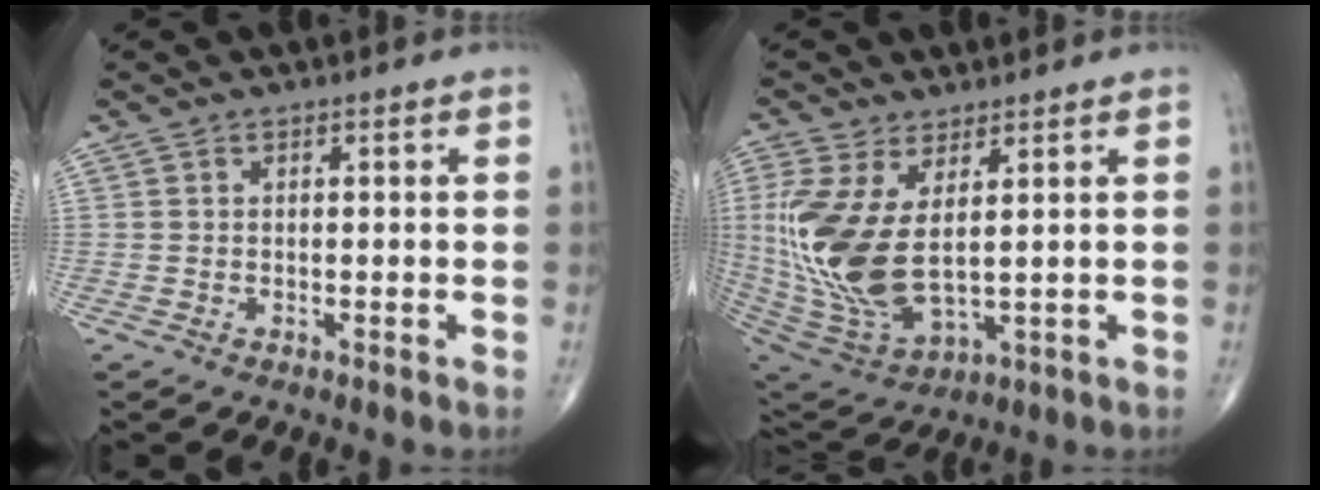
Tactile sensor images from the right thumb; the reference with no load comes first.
{"total": 17.5, "force": [2.4, 8.5, 15.1], "torque": [-0.347, -0.027, 0.068]}